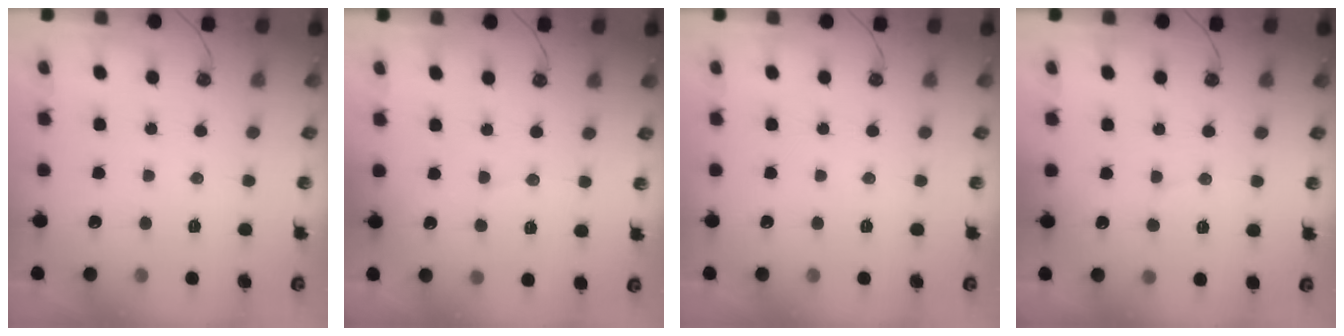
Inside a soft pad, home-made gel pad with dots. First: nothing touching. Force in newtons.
{"total": 3.4, "press": 3.2, "slide": 1.2}
{"total": 0.0}
{"total": 6.1, "press": 6.1, "slide": 0.4}